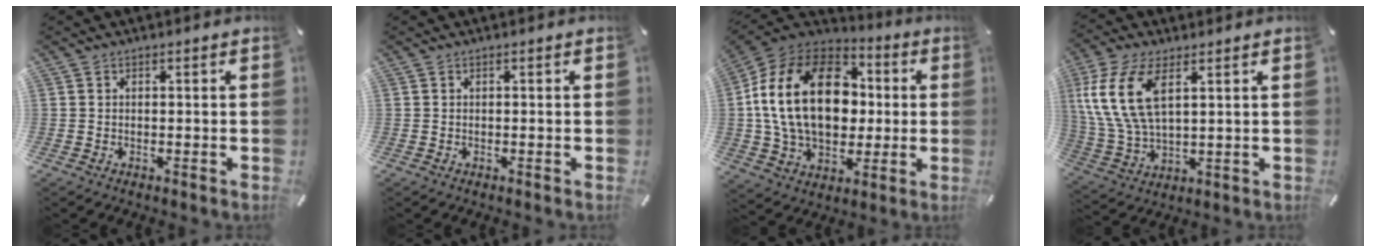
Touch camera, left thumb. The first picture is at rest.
{"total": 0.0}
{"total": 24.0, "force": [2.1, 16.9, 16.9], "torque": [-0.338, 0.017, 0.035]}
{"total": 13.3, "force": [5.0, 6.9, 10.3], "torque": [-0.248, -0.010, 0.088]}